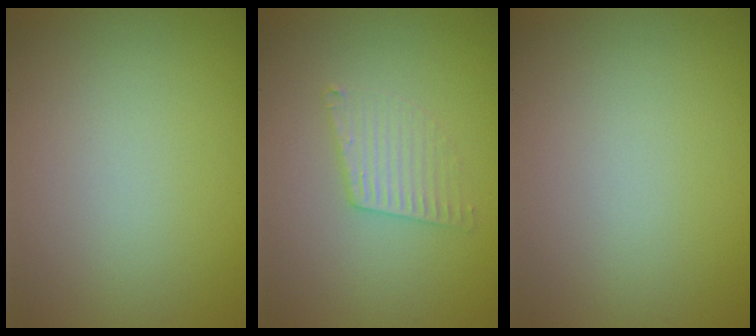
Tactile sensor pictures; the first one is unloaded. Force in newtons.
{"total": 2.1, "press": 2.1, "slide": 0.3}
{"total": 0.0}